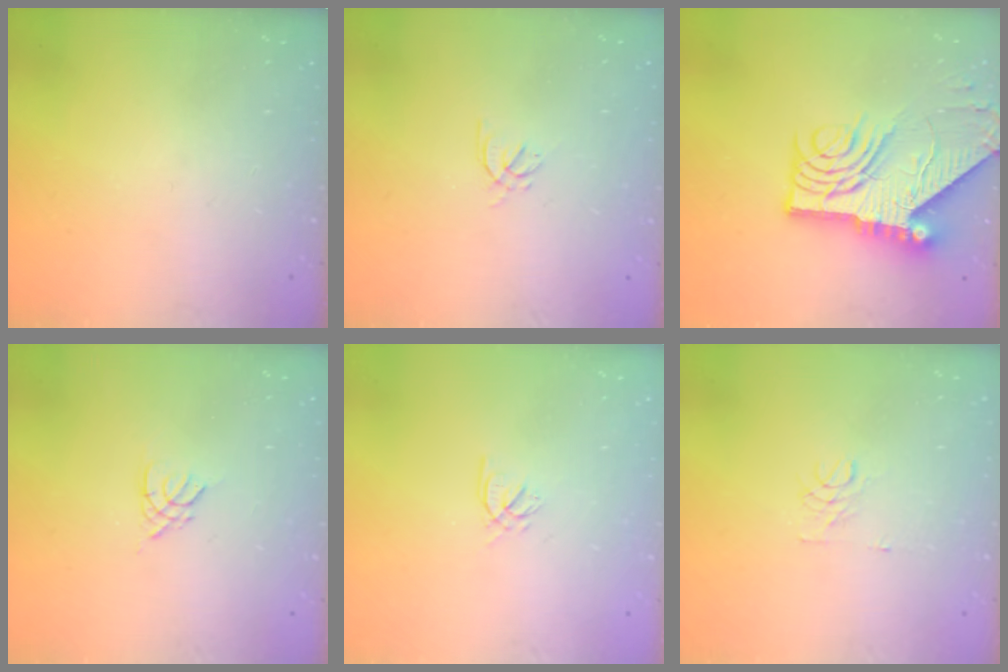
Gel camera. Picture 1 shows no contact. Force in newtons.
{"total": 2.2, "press": 2.1, "slide": 0.7}
{"total": 15.2, "press": 15.1, "slide": 1.6}
{"total": 2.7, "press": 2.7, "slide": 0.5}
{"total": 2.1, "press": 2.0, "slide": 0.5}
{"total": 3.5, "press": 3.5, "slide": 0.3}